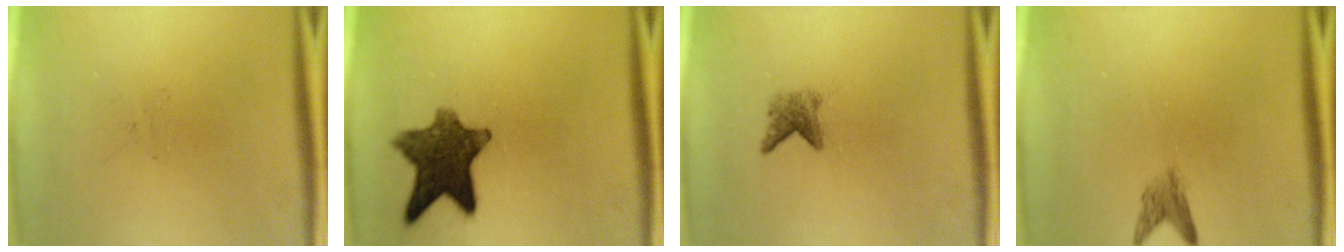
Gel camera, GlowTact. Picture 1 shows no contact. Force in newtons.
{"total": 10.6}
{"total": 2.1}
{"total": 2.0}